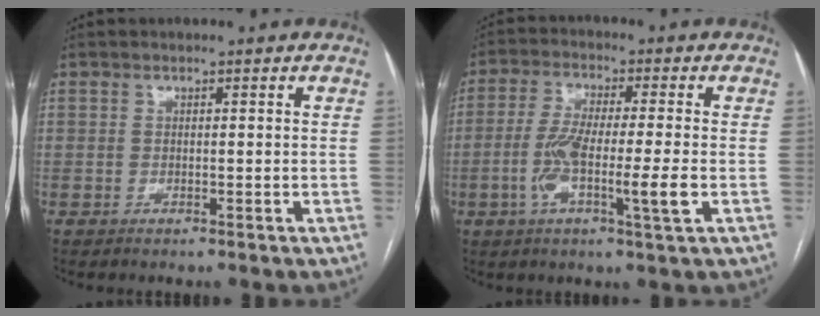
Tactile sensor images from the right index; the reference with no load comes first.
{"total": 9.5, "force": [-2.2, 0.3, 9.2], "torque": [-0.173, -0.007, -0.045]}